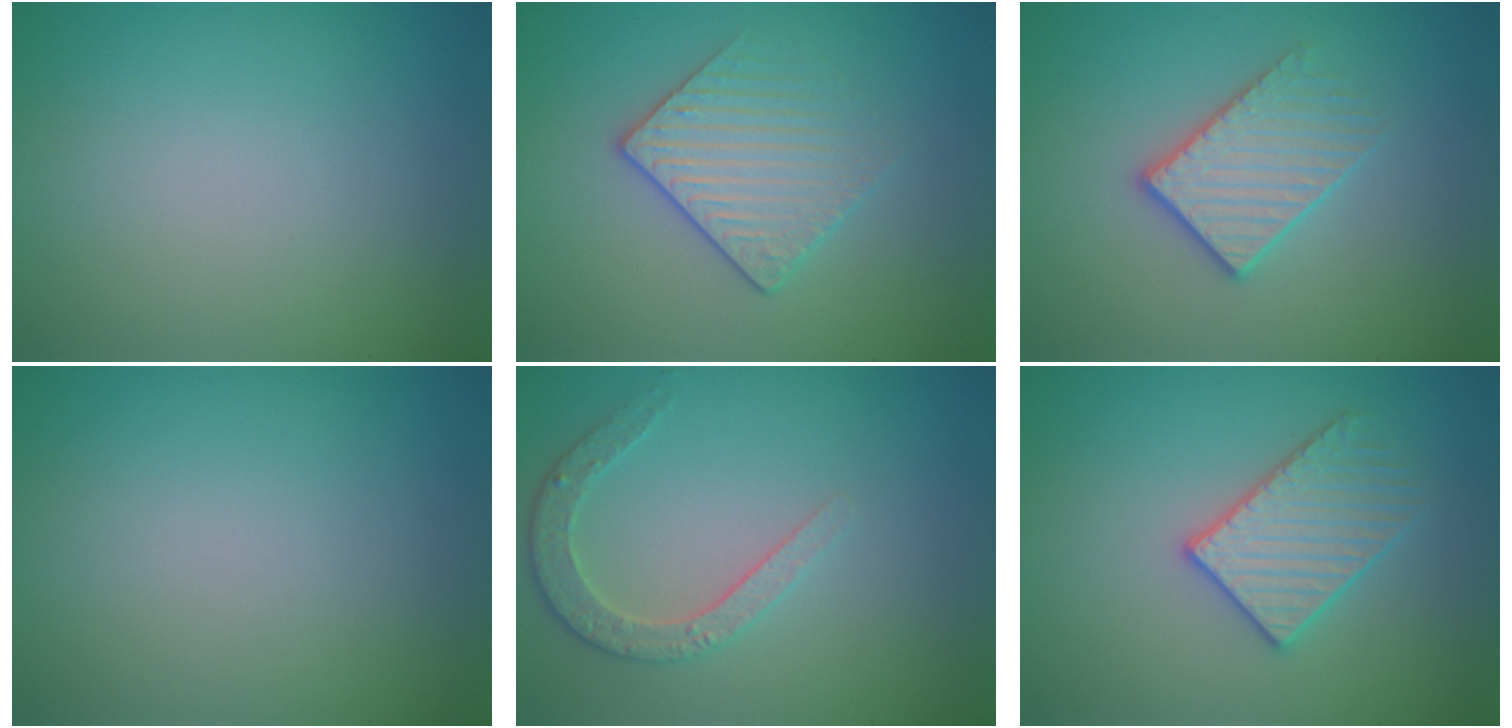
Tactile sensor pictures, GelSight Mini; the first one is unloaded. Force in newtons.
{"total": 3.1, "press": 2.9, "slide": 1.1}
{"total": 2.9, "press": 2.6, "slide": 1.2}
{"total": 0.0}
{"total": 2.6, "press": 2.5, "slide": 0.8}
{"total": 3.2, "press": 3.1, "slide": 0.6}